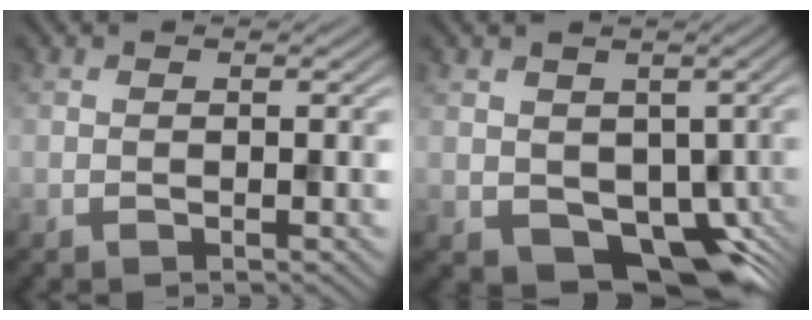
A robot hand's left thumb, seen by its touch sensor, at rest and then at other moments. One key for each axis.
{"total": 8.7, "fx": -1.4, "fy": 6.4, "fz": 5.8, "tx": -0.099, "ty": -0.037, "tz": -0.013}